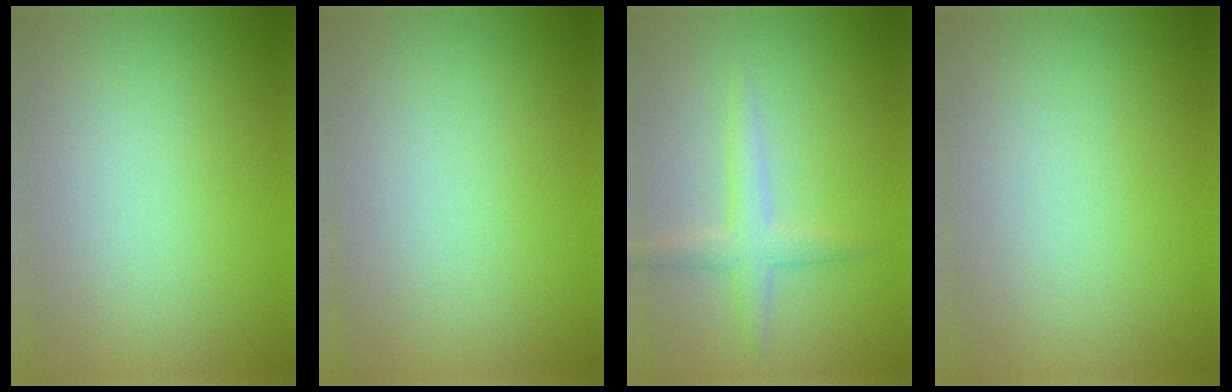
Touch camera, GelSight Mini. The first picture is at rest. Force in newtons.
{"total": 0.0}
{"total": 2.4, "press": 2.4, "slide": 0.0}
{"total": 0.0}